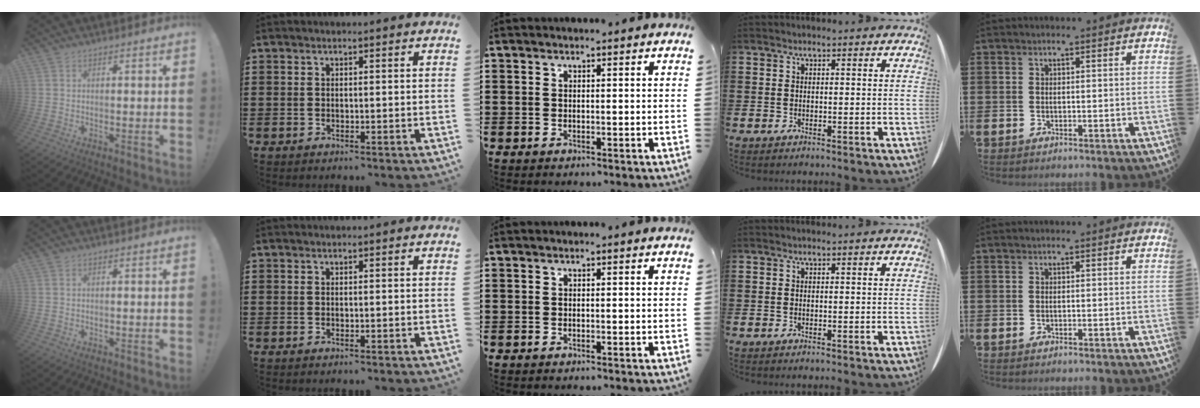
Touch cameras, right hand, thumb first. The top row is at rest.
{}